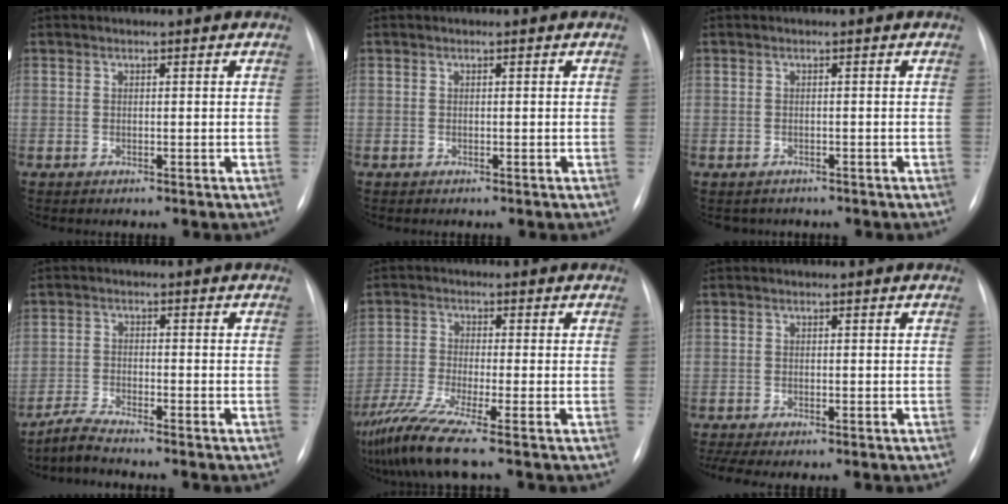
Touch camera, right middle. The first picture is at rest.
{"total": 0.0}
{"total": 1.9, "force": [-1.6, 1.0, -0.2], "torque": [-0.001, 0.001, -0.020]}
{"total": 3.1, "force": [-3.0, -0.6, 0.6], "torque": [-0.021, -0.016, -0.064]}
{"total": 8.1, "force": [-5.7, -1.2, 5.5], "torque": [-0.115, -0.032, -0.109]}
{"total": 3.1, "force": [-2.1, 0.7, 2.1], "torque": [-0.045, -0.007, -0.033]}